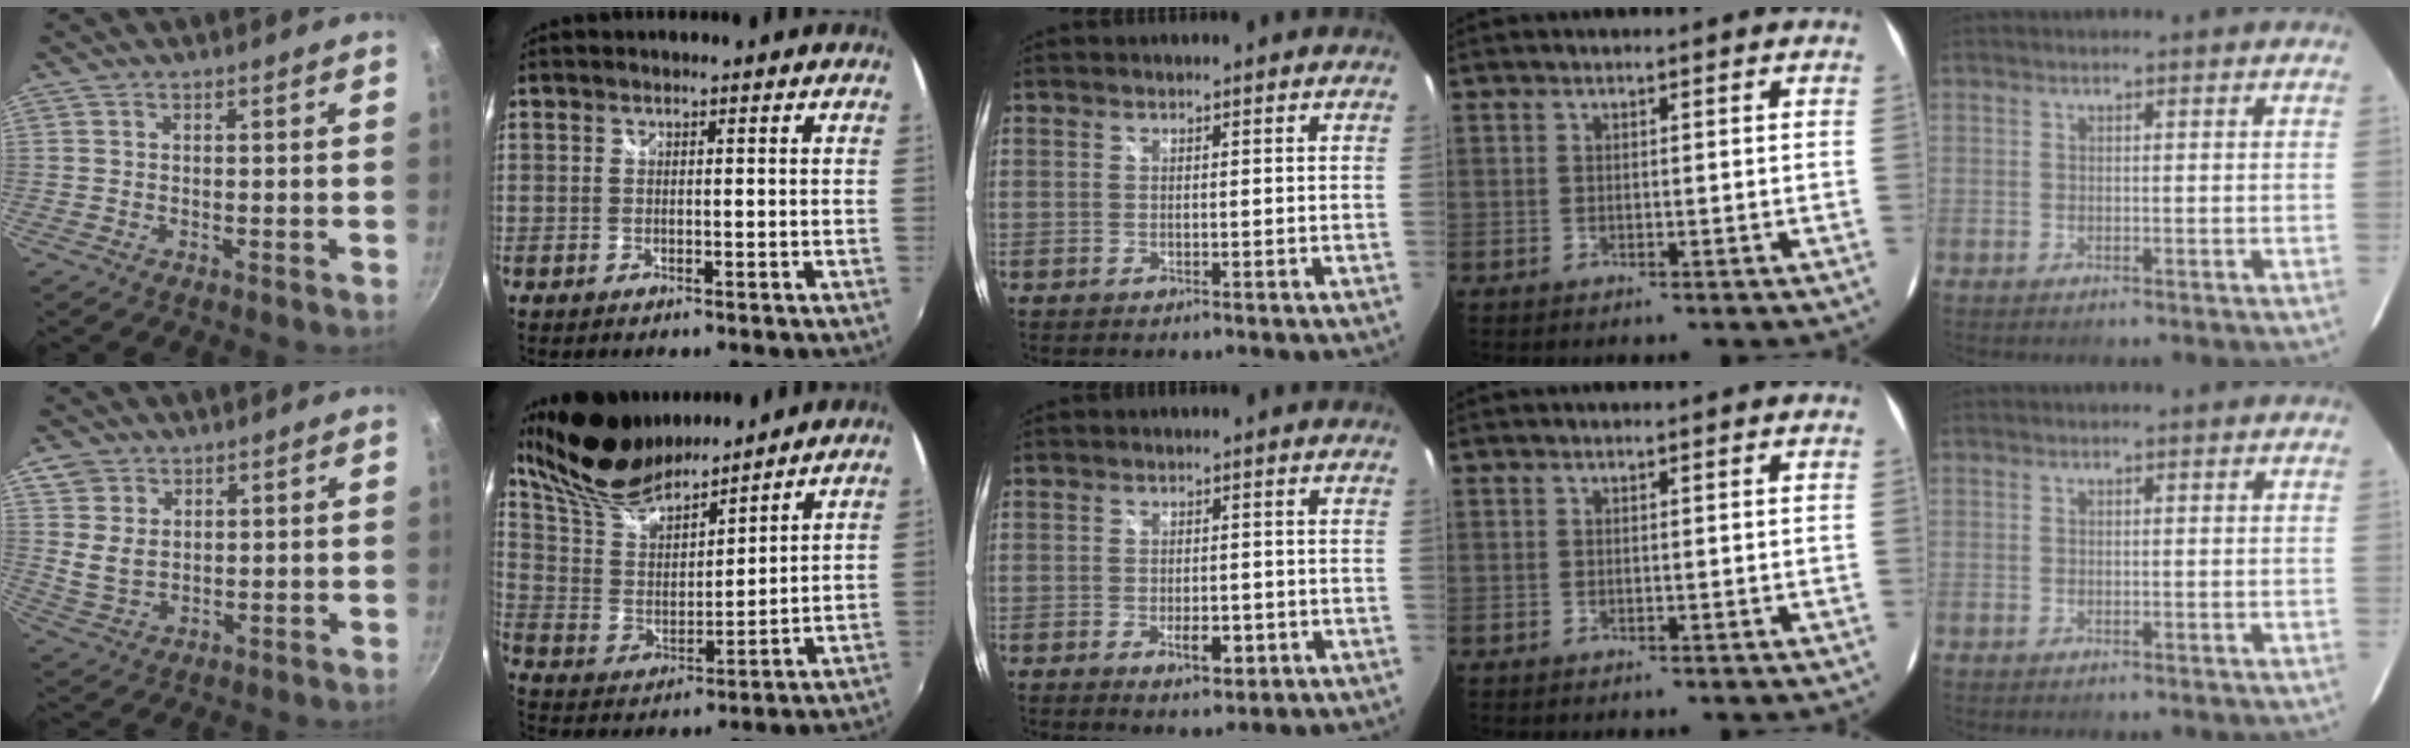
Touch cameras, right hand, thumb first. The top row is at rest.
{"thumb": {"total": 5.8, "force": [2.5, 4.5, 2.7], "torque": [-0.037, -0.017, 0.051]}, "index": {"total": 16.0, "force": [13.7, 4.4, 6.9], "torque": [-0.140, 0.014, 0.264]}, "middle": {"total": 3.8, "force": [-1.5, 1.5, 3.1], "torque": [-0.057, -0.008, -0.018]}}